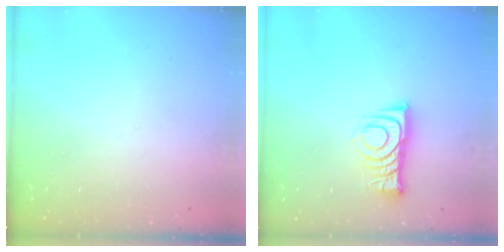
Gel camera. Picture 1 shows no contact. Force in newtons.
{"total": 8.9, "press": 8.8, "slide": 0.9}